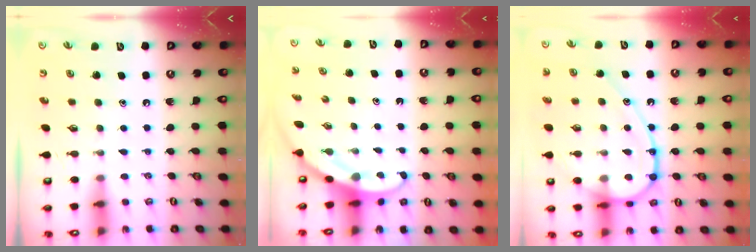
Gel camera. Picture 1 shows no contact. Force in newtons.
{"total": 3.2, "press": 3.2, "slide": 0.1}
{"total": 15.4, "press": 15.3, "slide": 1.4}